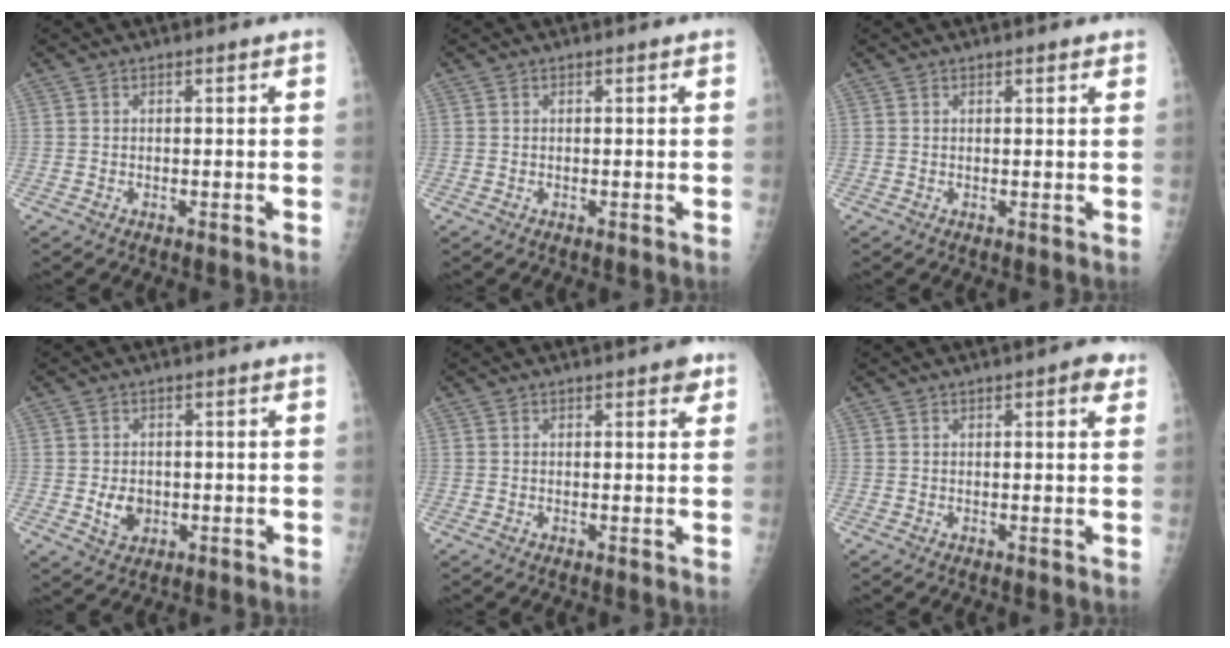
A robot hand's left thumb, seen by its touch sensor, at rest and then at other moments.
{"total": 0.0}
{"total": 1.3, "force": [0.8, 0.4, 1.0], "torque": [-0.014, -0.001, 0.008]}
{"total": 5.3, "force": [-0.8, 4.1, 3.3], "torque": [-0.037, 0.000, -0.004]}
{"total": 2.8, "force": [1.5, 0.9, 2.2], "torque": [-0.019, -0.002, 0.014]}
{"total": 3.7, "force": [1.8, 1.1, 3.1], "torque": [-0.033, -0.002, 0.018]}